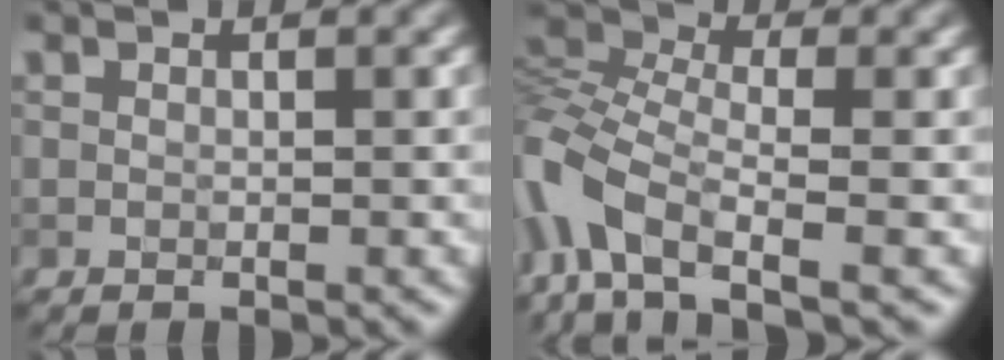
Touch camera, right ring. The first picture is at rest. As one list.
[{"total": 9.5, "force": [-4.4, 5.0, 6.8], "torque": [-0.165, -0.001, -0.100]}]